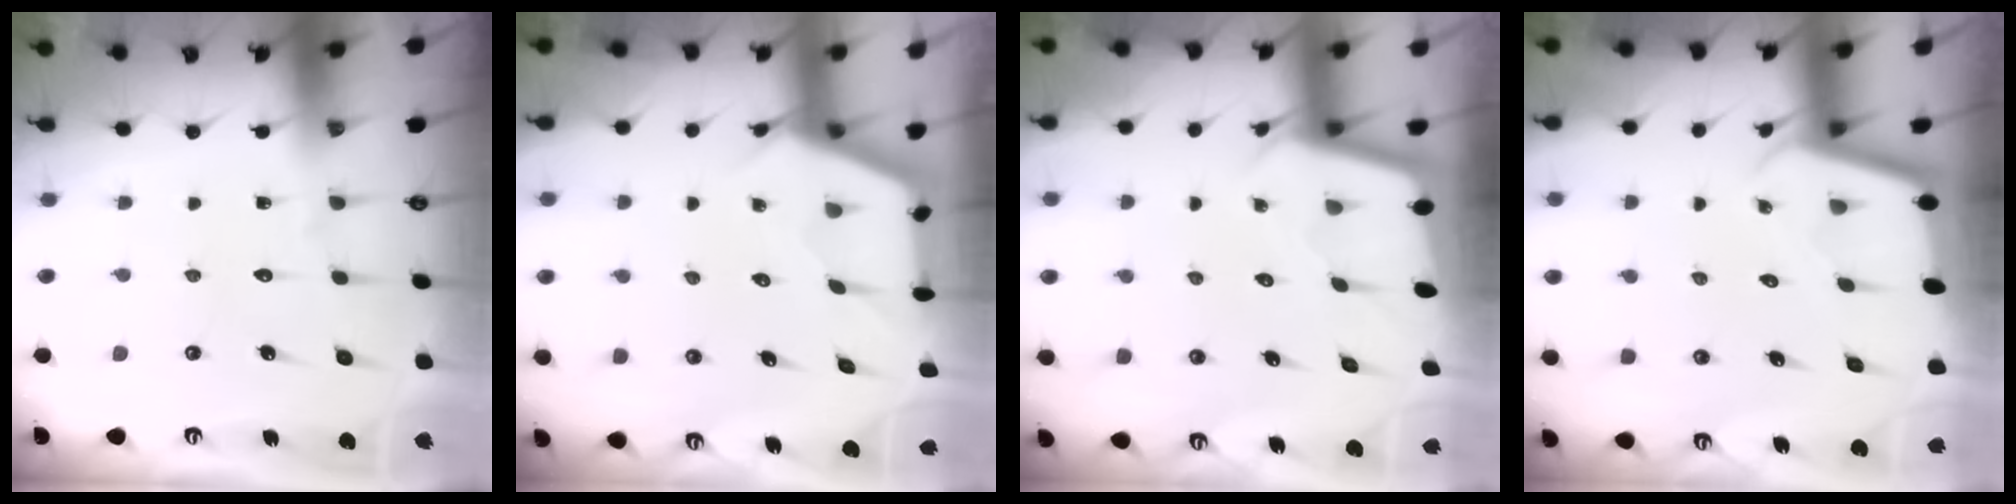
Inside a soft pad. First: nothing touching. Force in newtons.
{"total": 2.5, "press": 2.5, "slide": 0.4}
{"total": 1.8, "press": 1.8, "slide": 0.1}
{"total": 1.9, "press": 1.9, "slide": 0.1}